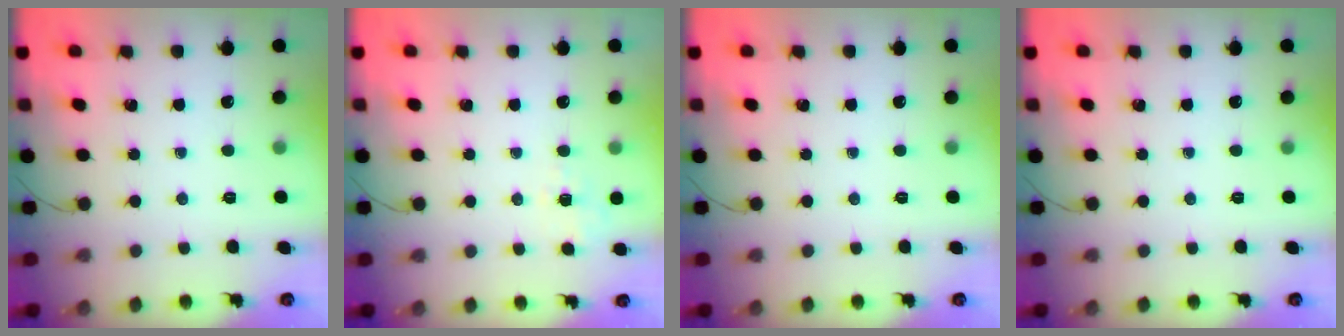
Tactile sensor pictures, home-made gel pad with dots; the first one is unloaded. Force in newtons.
{"total": 1.9, "press": 1.1, "slide": 1.6}
{"total": 0.0}
{"total": 0.0}